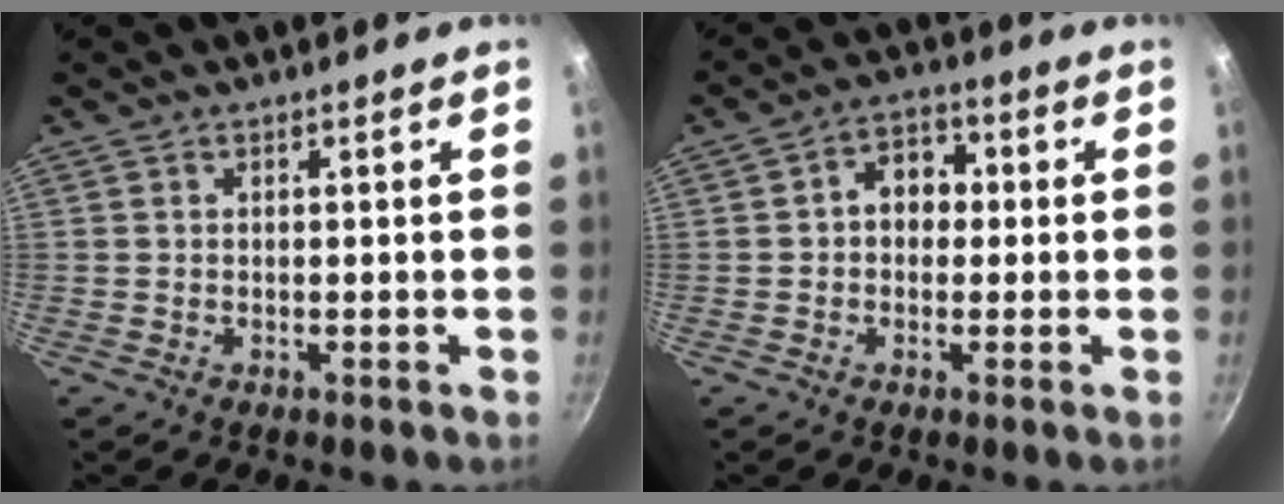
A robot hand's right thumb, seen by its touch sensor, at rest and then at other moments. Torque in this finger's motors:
{"motor_torque": [-0.06, 0.19, 0.00, -0.14, 0.01]}